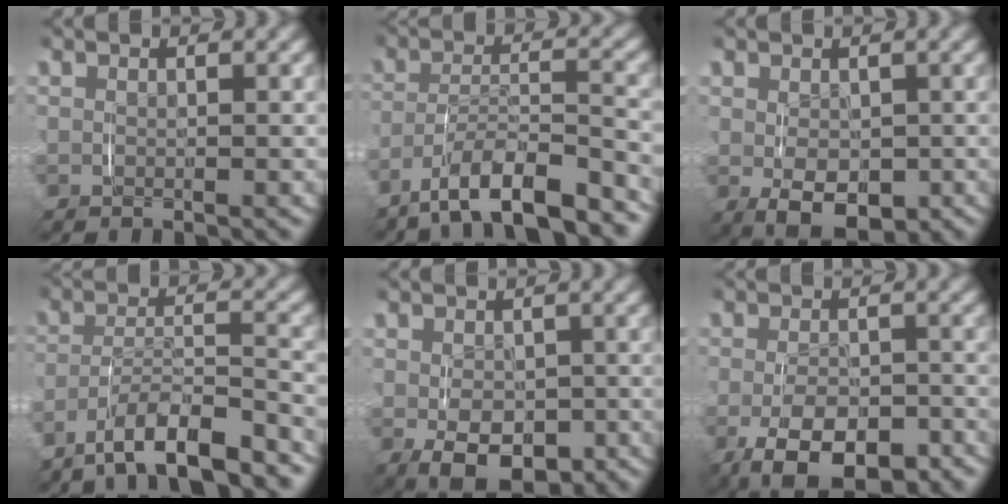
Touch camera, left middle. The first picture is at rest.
{"total": 7.7, "force": [-6.6, 2.0, 3.4], "torque": [-0.049, 0.001, -0.118]}
{"total": 5.5, "force": [-1.8, 3.0, 4.2], "torque": [-0.071, -0.029, -0.012]}
{"total": 7.2, "force": [-6.4, 1.8, 2.9], "torque": [-0.042, 0.000, -0.115]}
{"total": 5.9, "force": [-2.5, 3.3, 4.2], "torque": [-0.076, -0.031, -0.024]}
{"total": 6.7, "force": [-3.2, 3.2, 4.9], "torque": [-0.088, -0.028, -0.038]}